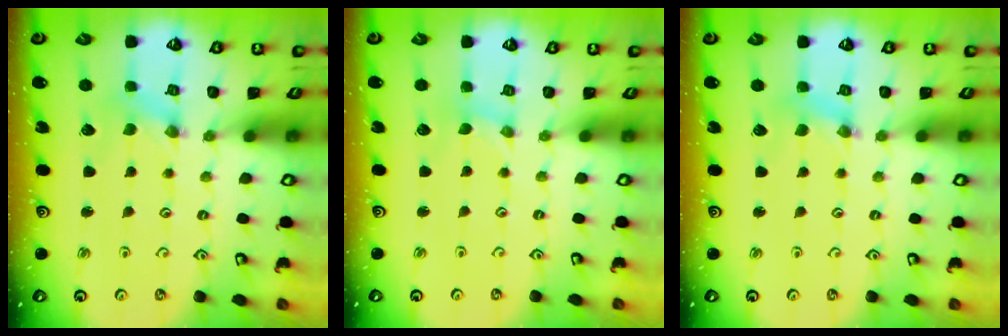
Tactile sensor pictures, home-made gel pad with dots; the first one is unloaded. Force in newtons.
{"total": 0.0}
{"total": 2.7, "press": 2.7, "slide": 0.2}